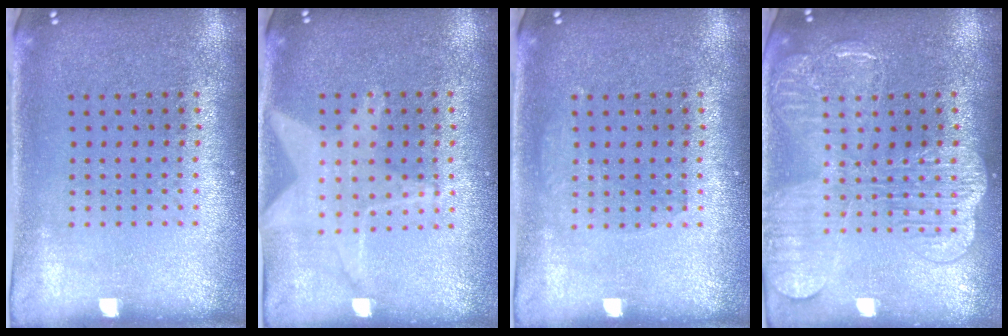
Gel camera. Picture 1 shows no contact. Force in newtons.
{"total": 1.3, "press": 1.3, "slide": 0.2}
{"total": 0.9, "press": 0.9, "slide": 0.2}
{"total": 4.0, "press": 4.0, "slide": 0.5}